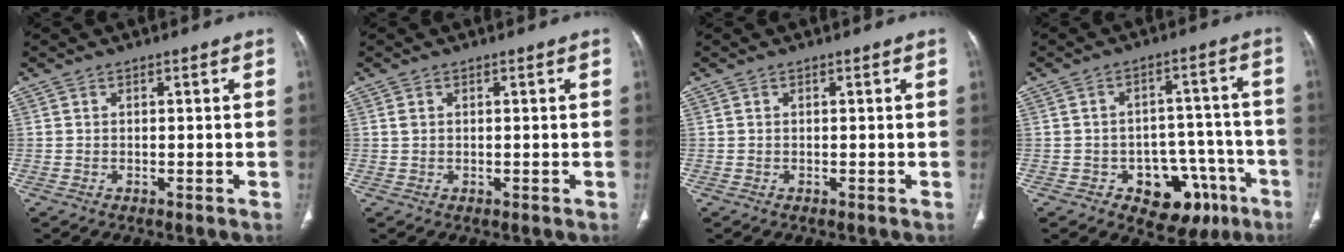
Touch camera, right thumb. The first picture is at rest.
{"total": 0.9, "force": [0.3, 0.6, 0.6], "torque": [-0.016, -0.003, 0.007]}
{"total": 0.0}
{"total": 13.2, "force": [-6.4, 9.0, 7.4], "torque": [-0.052, 0.052, -0.075]}